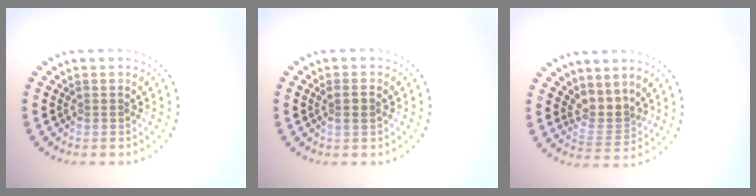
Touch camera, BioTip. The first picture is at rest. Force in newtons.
{"total": 1.4, "press": 1.3, "slide": 0.4}
{"total": 2.5, "press": 1.7, "slide": 1.9}